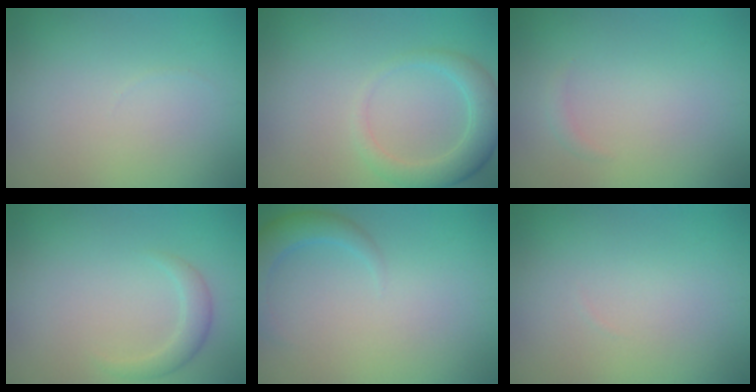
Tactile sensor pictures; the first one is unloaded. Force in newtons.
{"total": 2.4, "press": 2.4, "slide": 0.4}
{"total": 0.6, "press": 0.6, "slide": 0.0}
{"total": 1.8, "press": 1.8, "slide": 0.1}
{"total": 2.8, "press": 2.8, "slide": 0.2}
{"total": 0.0}